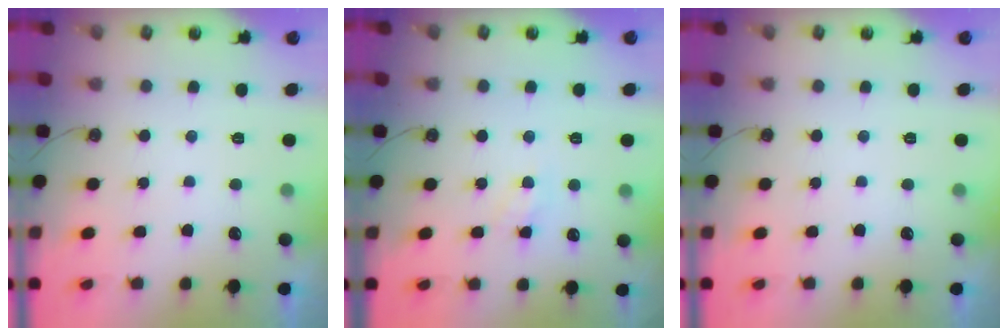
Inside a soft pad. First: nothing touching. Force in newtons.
{"total": 6.1, "press": 6.0, "slide": 0.8}
{"total": 0.0}